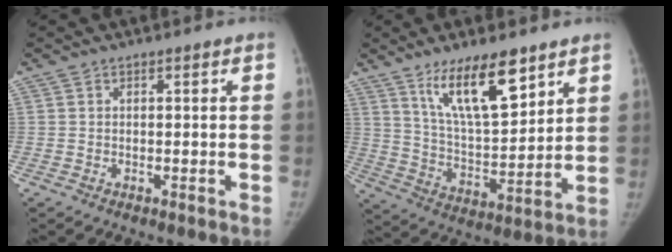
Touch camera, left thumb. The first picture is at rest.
{"total": 15.0, "force": [9.4, 4.8, 10.7], "torque": [-0.157, -0.057, 0.176]}